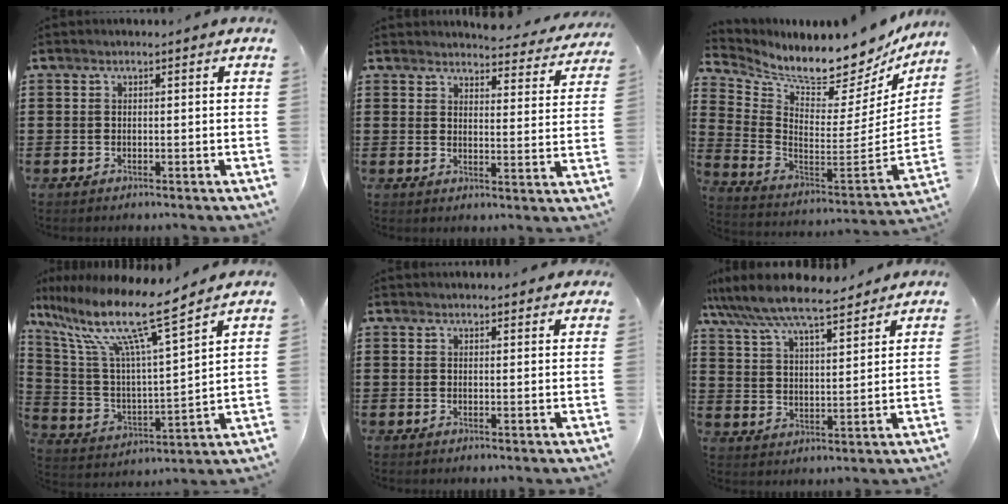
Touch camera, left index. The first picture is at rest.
{"total": 3.9, "force": [3.9, 0.2, 0.4], "torque": [-0.008, -0.031, 0.065]}
{"total": 8.3, "force": [7.9, 0.4, 2.5], "torque": [-0.068, -0.090, 0.123]}
{"total": 13.5, "force": [9.5, 1.2, 9.6], "torque": [-0.223, -0.058, 0.150]}
{"total": 1.7, "force": [1.6, 0.1, 0.3], "torque": [-0.010, 0.002, 0.032]}
{"total": 7.1, "force": [6.5, 0.3, 2.7], "torque": [-0.080, -0.036, 0.111]}